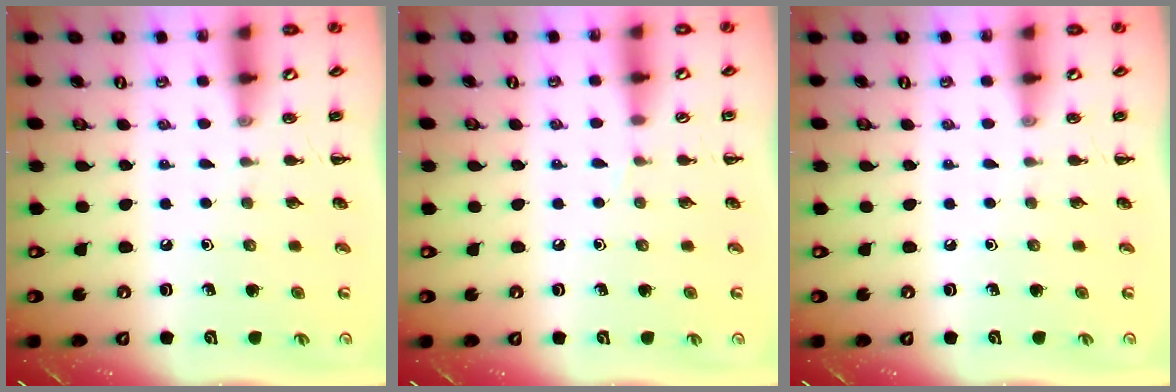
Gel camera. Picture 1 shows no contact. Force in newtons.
{"total": 3.0, "press": 2.8, "slide": 1.0}
{"total": 0.0}